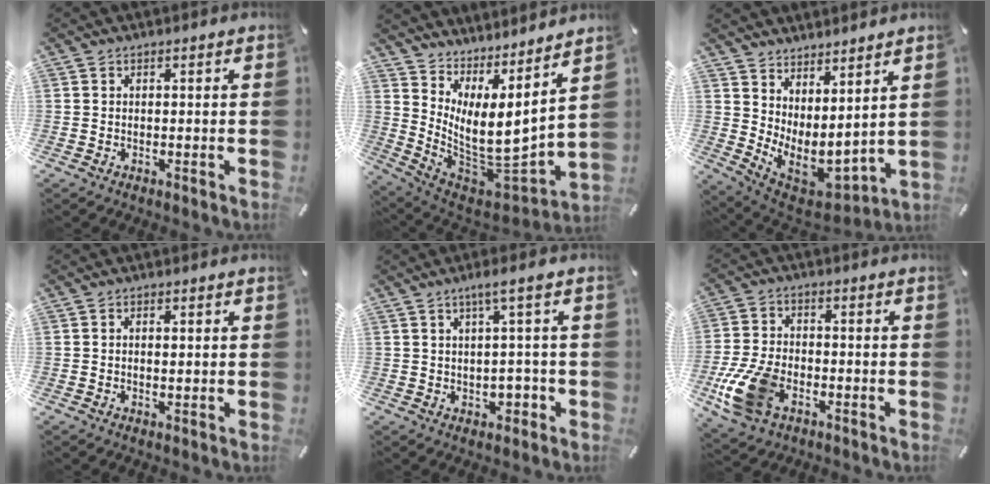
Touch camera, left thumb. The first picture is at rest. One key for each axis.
{"total": 8.4, "fx": 1.8, "fy": 3.3, "fz": 7.5, "tx": -0.146, "ty": -0.073, "tz": 0.031}
{"total": 4.2, "fx": 1.9, "fy": 2.9, "fz": 2.3, "tx": -0.026, "ty": -0.059, "tz": 0.047}
{"total": 1.1, "fx": 0.1, "fy": 0.5, "fz": 1.0, "tx": -0.019, "ty": 0.003, "tz": 0.001}
{"total": 5.7, "fx": 1.2, "fy": 2.5, "fz": 5.0, "tx": -0.078, "ty": -0.003, "tz": 0.015}
{"total": 12.5, "fx": -4.8, "fy": 8.1, "fz": 8.2, "tx": -0.178, "ty": 0.014, "tz": -0.083}